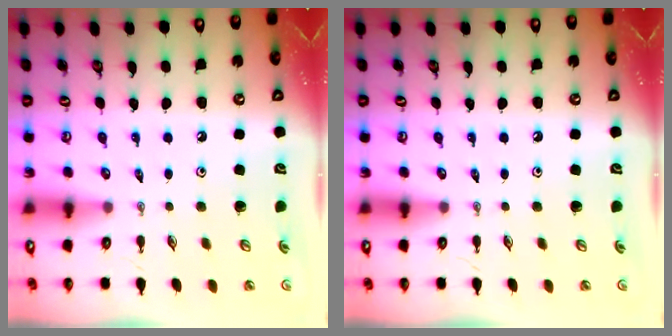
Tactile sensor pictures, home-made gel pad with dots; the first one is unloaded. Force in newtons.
{"total": 0.0}